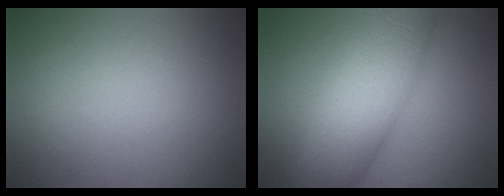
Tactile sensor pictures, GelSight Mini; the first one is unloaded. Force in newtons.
{"total": 9.0, "press": 9.0, "slide": 0.2}